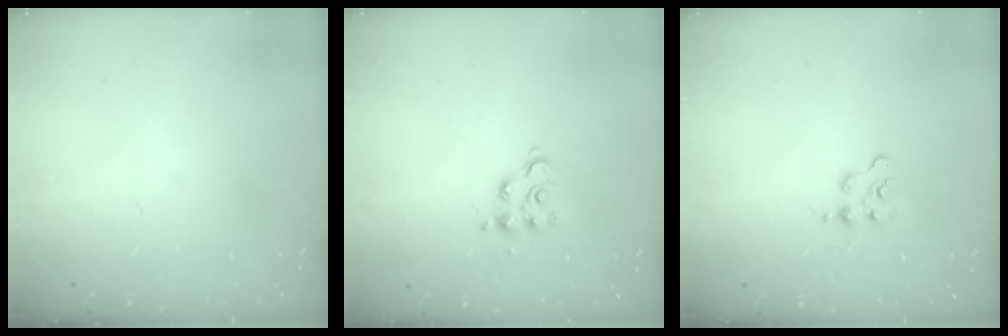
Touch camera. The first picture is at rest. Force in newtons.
{"total": 7.8, "press": 7.8, "slide": 0.5}
{"total": 2.4, "press": 2.4, "slide": 0.3}